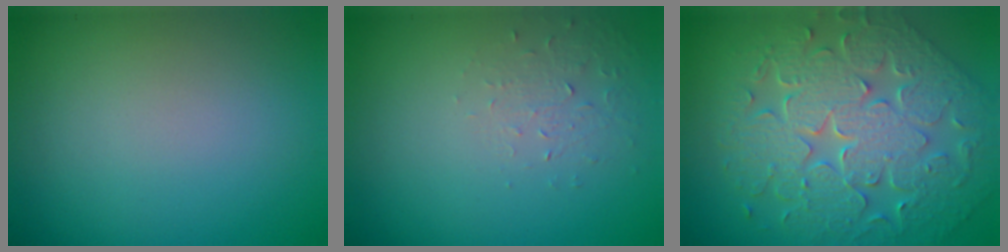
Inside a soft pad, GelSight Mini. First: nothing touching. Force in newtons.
{"total": 1.3, "press": 0.6, "slide": 1.2}
{"total": 9.2, "press": 6.8, "slide": 6.2}